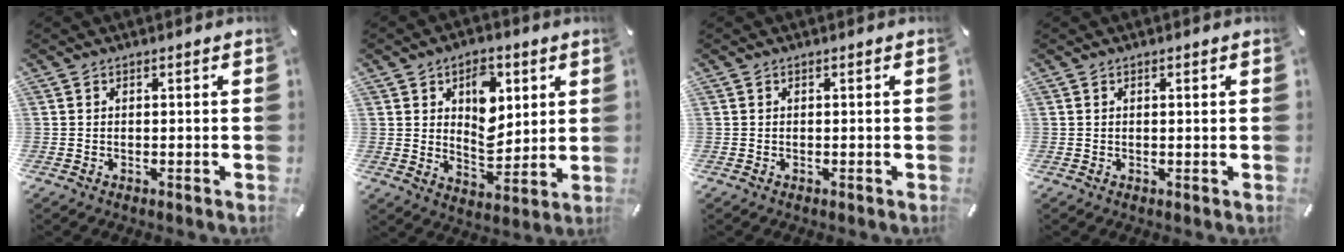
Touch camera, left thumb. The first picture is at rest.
{"total": 10.9, "force": [3.7, 7.8, 6.5], "torque": [-0.077, -0.009, 0.065]}
{"total": 0.0}
{"total": 0.5, "force": [0.2, 0.1, 0.5], "torque": [-0.009, 0.000, 0.004]}